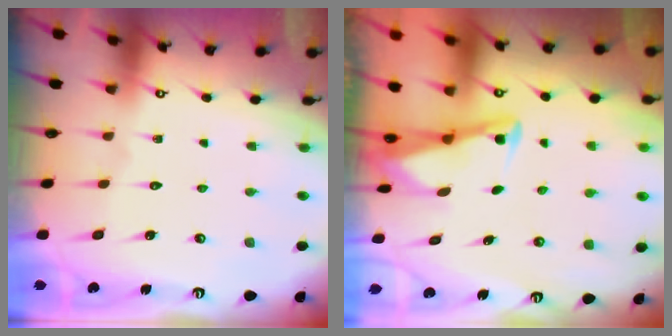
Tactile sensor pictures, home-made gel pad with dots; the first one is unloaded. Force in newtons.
{"total": 3.0, "press": 3.0, "slide": 0.4}